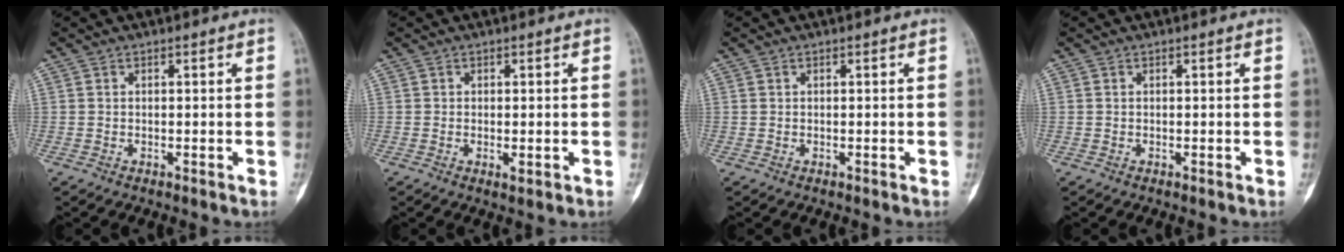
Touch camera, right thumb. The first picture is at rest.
{"total": 1.6, "force": [-0.4, 0.7, 1.4], "torque": [-0.024, -0.004, -0.003]}
{"total": 0.0}
{"total": 0.0}